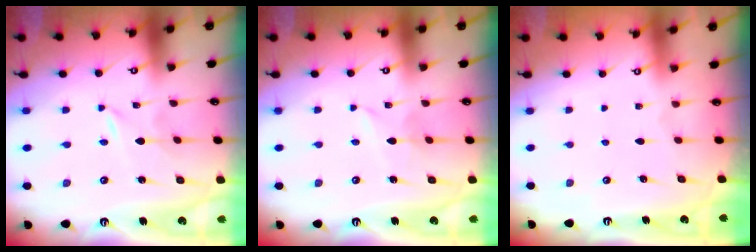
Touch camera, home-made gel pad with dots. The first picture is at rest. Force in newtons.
{"total": 2.6, "press": 2.6, "slide": 0.4}
{"total": 0.0}